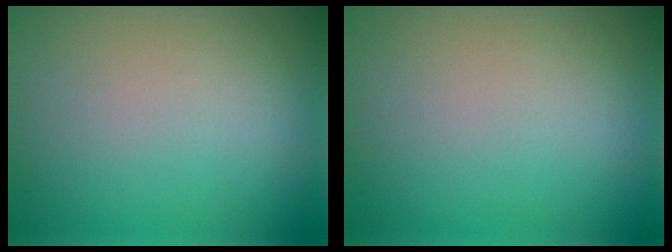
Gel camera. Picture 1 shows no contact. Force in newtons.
{"total": 0.0}